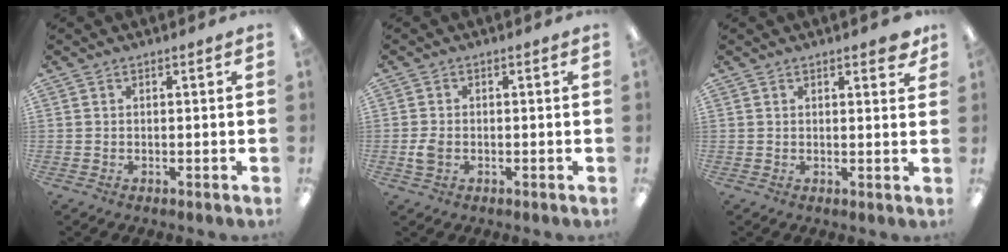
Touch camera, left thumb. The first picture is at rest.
{"total": 3.0, "force": [-0.7, 2.0, 2.2], "torque": [-0.045, 0.002, -0.012]}
{"total": 3.1, "force": [2.2, 0.9, 1.9], "torque": [-0.019, -0.007, 0.034]}